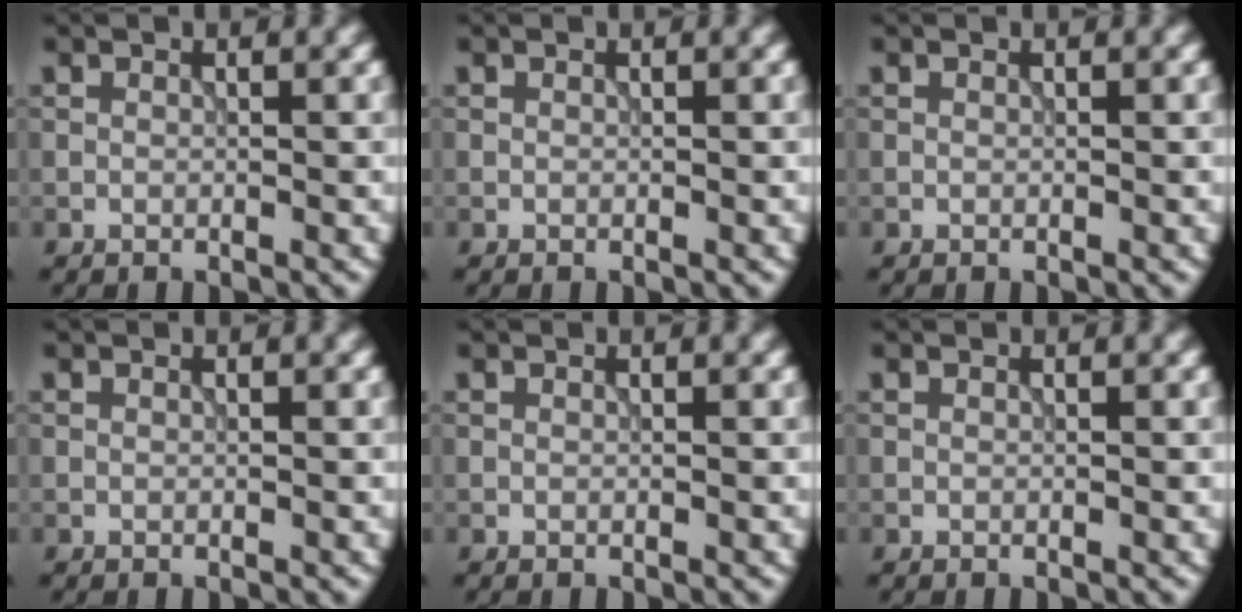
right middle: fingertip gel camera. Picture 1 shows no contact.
{"total": 0.0}
{"total": 0.0}
{"total": 0.0}
{"total": 0.0}
{"total": 0.0}